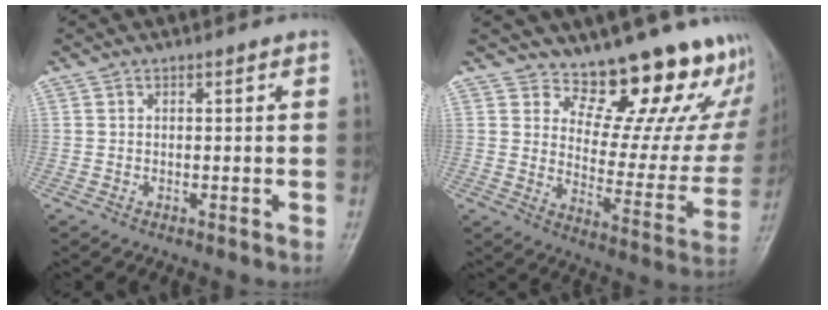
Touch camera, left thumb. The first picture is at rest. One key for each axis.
{"total": 20.2, "fx": 18.0, "fy": 7.0, "fz": 5.7, "tx": -0.014, "ty": -0.164, "tz": 0.221}